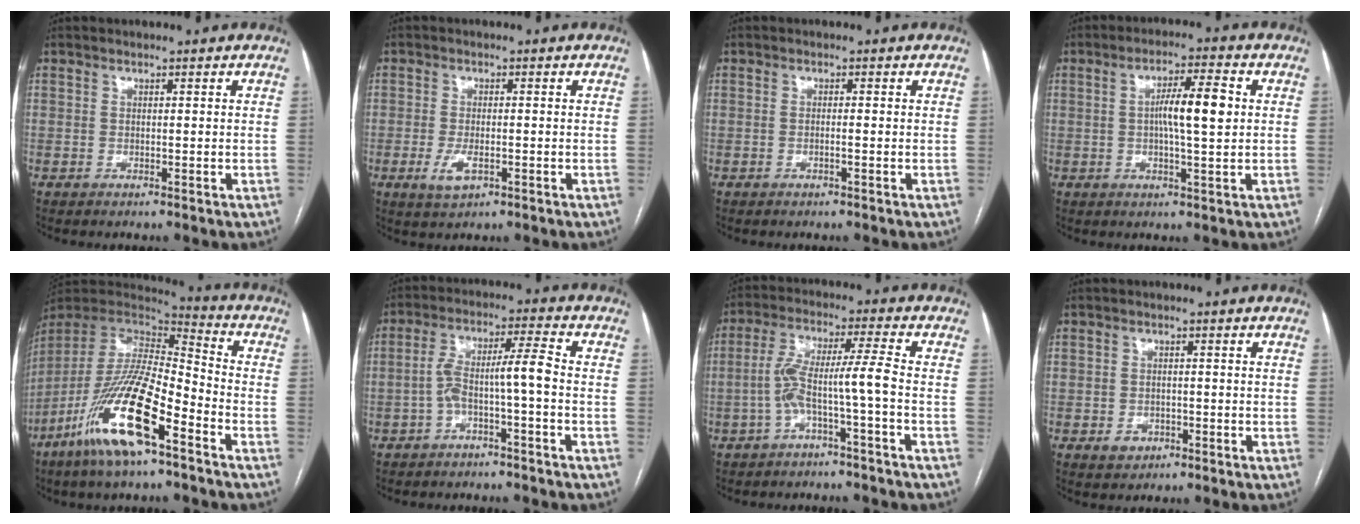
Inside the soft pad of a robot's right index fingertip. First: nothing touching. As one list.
[{"total": 3.5, "force": [-1.3, 1.4, 2.9], "torque": [-0.060, -0.003, -0.018]}, {"total": 0.8, "force": [-0.3, -0.1, 0.8], "torque": [-0.015, 0.001, -0.006]}, {"total": 7.3, "force": [0.6, 0.7, 7.2], "torque": [-0.125, 0.010, 0.007]}, {"total": 19.1, "force": [-10.4, 3.1, 15.7], "torque": [-0.340, -0.040, -0.201]}, {"total": 6.9, "force": [-2.0, 0.2, 6.6], "torque": [-0.121, 0.034, -0.034]}, {"total": 7.4, "force": [-2.6, -0.7, 6.9], "torque": [-0.135, 0.031, -0.046]}, {"total": 2.6, "force": [-1.1, 2.2, 0.8], "torque": [-0.008, 0.006, -0.010]}]